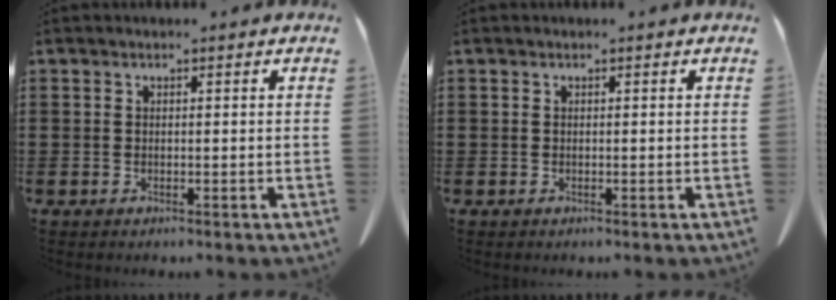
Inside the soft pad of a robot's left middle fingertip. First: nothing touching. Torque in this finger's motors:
{"motor_torque": [0.16, -0.43, 0.04, 0.02]}